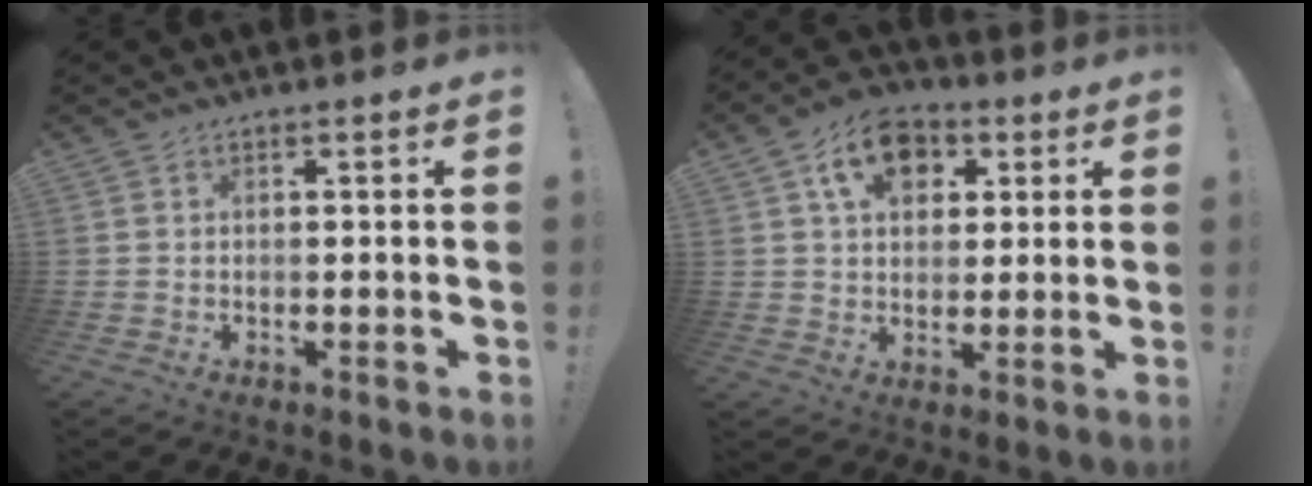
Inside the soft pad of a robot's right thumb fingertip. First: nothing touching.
{"total": 11.8, "force": [4.7, 8.5, 6.7], "torque": [-0.094, -0.004, 0.085]}